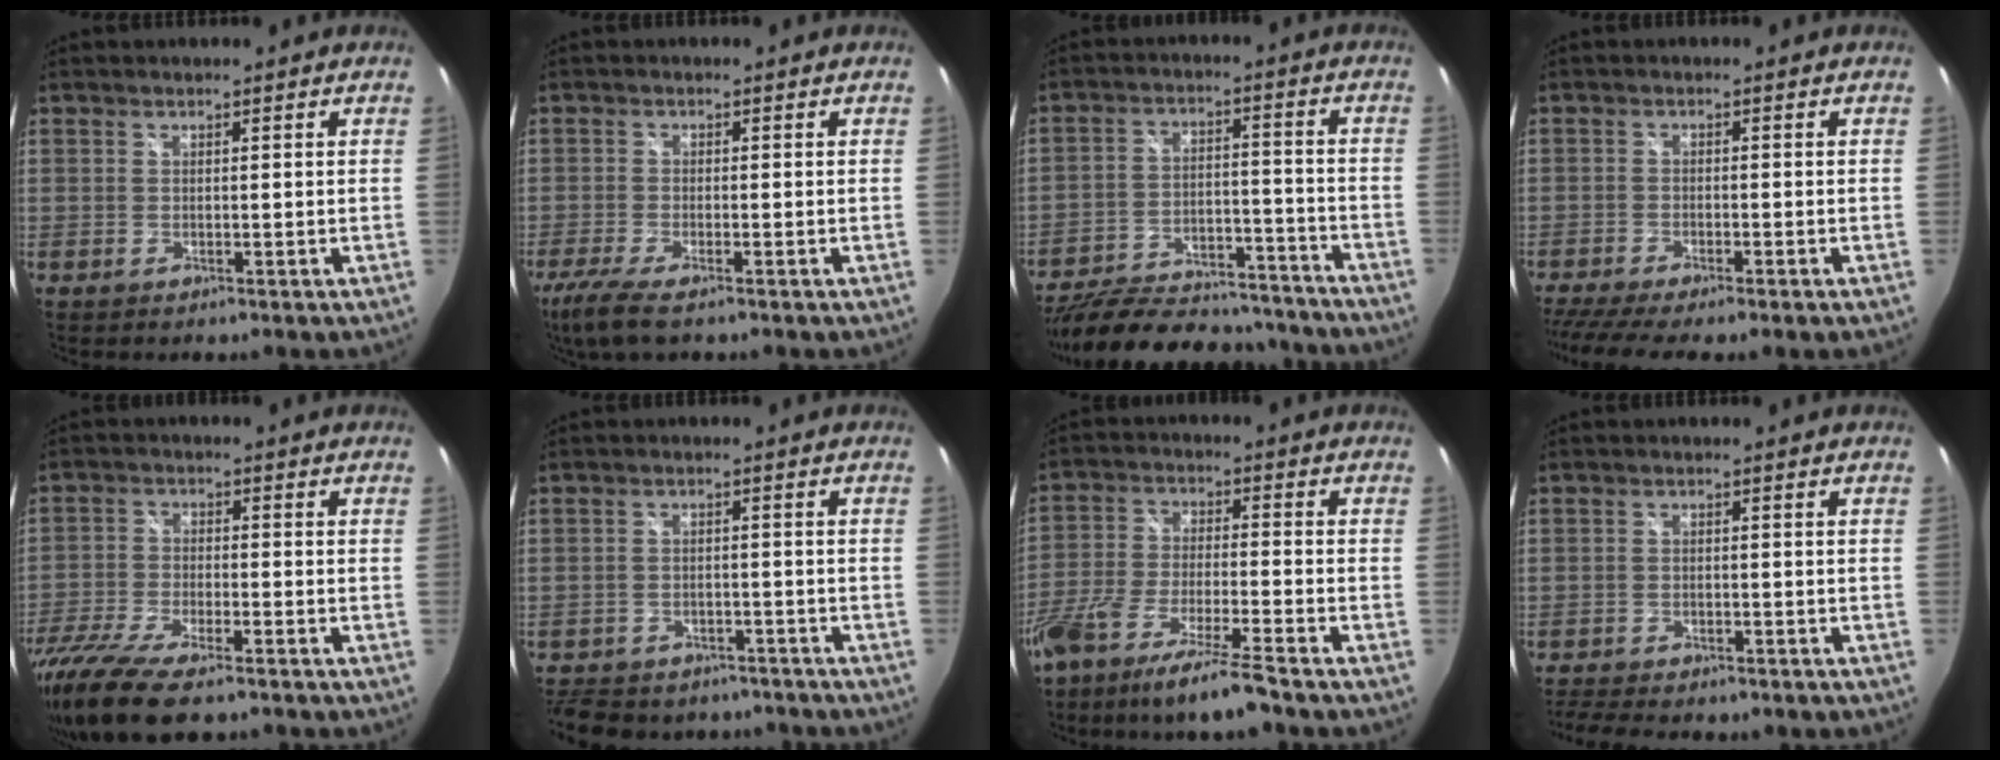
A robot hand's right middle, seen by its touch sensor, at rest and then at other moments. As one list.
[{"total": 6.9, "force": [-4.8, 1.3, 4.8], "torque": [-0.115, -0.029, -0.092]}, {"total": 26.5, "force": [-22.6, 8.8, 10.8], "torque": [-0.209, -0.003, -0.305]}, {"total": 8.3, "force": [-6.9, 0.1, 4.6], "torque": [-0.105, -0.034, -0.116]}, {"total": 15.5, "force": [-11.7, 4.1, 9.2], "torque": [-0.212, -0.055, -0.216]}, {"total": 16.1, "force": [-12.9, 7.6, 5.7], "torque": [-0.140, 0.007, -0.175]}, {"total": 12.8, "force": [-10.3, 0.3, 7.7], "torque": [-0.157, -0.029, -0.186]}, {"total": 9.2, "force": [-7.8, 2.9, 3.9], "torque": [-0.096, -0.022, -0.120]}]